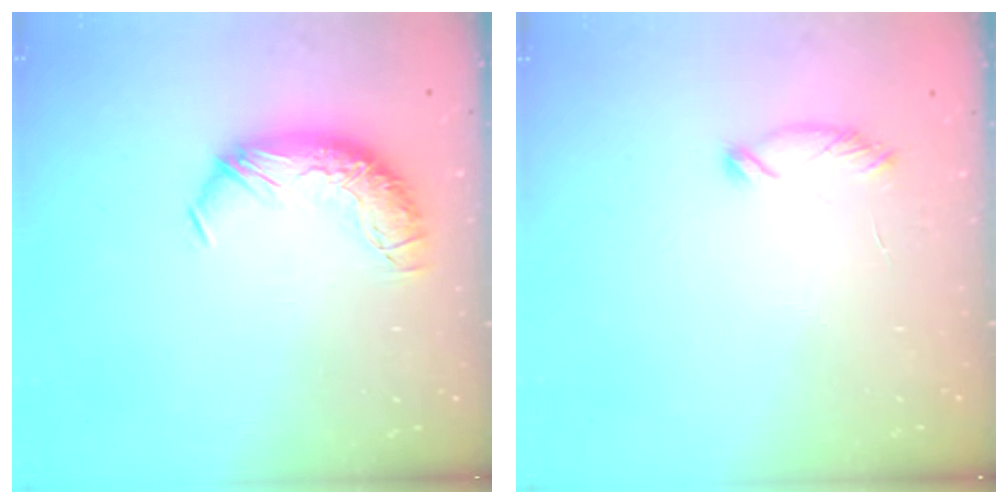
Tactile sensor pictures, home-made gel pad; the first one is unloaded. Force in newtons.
{"total": 6.4, "press": 6.4, "slide": 0.7}